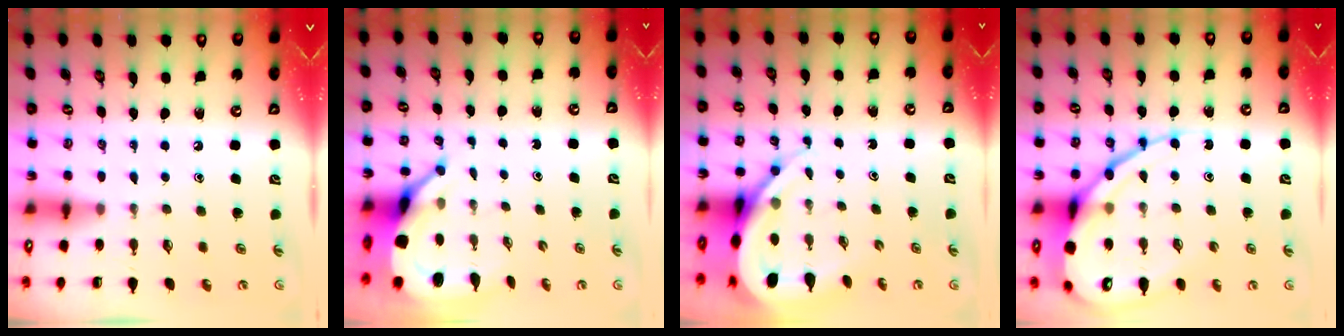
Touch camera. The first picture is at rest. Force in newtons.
{"total": 6.7, "press": 6.7, "slide": 0.9}
{"total": 11.1, "press": 11.0, "slide": 1.4}
{"total": 16.2, "press": 16.2, "slide": 1.3}